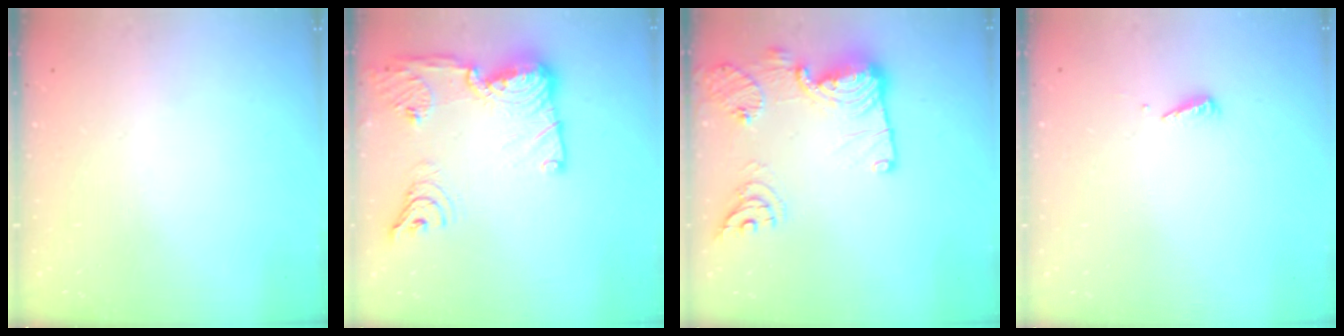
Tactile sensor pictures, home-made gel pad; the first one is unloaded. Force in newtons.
{"total": 21.8, "press": 20.6, "slide": 6.9}
{"total": 19.1, "press": 18.3, "slide": 5.5}
{"total": 2.5, "press": 2.5, "slide": 0.1}